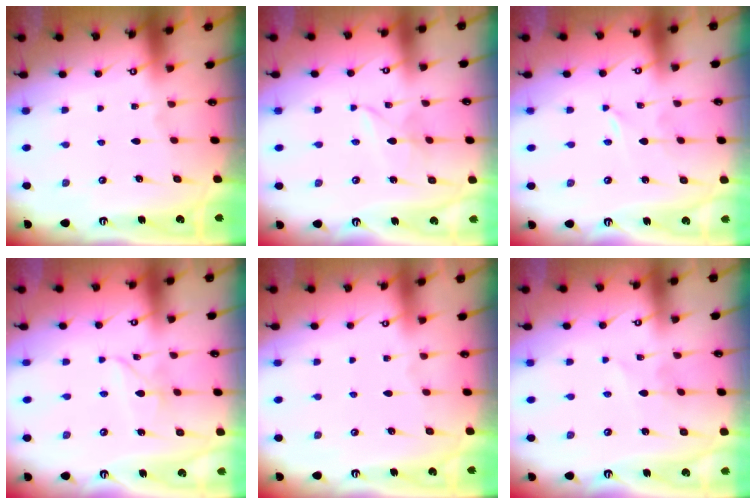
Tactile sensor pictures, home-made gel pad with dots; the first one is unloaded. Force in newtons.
{"total": 3.0, "press": 3.0, "slide": 0.2}
{"total": 0.0}
{"total": 4.6, "press": 4.6, "slide": 0.2}
{"total": 0.0}
{"total": 2.6, "press": 2.6, "slide": 0.4}